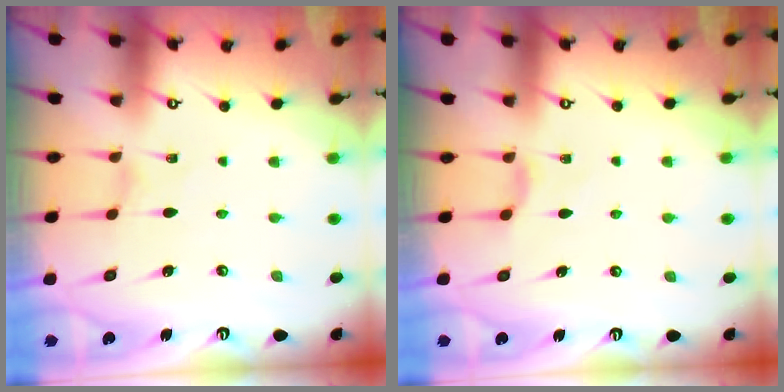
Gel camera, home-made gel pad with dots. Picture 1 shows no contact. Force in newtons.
{"total": 2.7, "press": 2.6, "slide": 0.6}